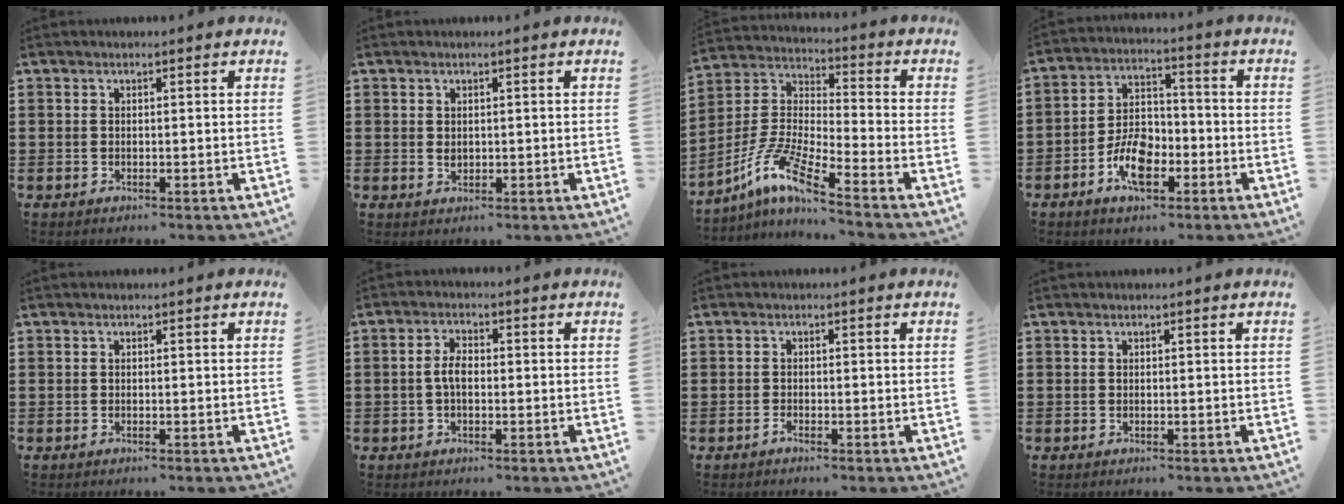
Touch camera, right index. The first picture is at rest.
{"total": 1.0, "force": [0.3, 0.7, 0.6], "torque": [-0.014, 0.005, 0.004]}
{"total": 9.2, "force": [-6.6, 0.7, 6.3], "torque": [-0.165, -0.023, -0.141]}
{"total": 7.8, "force": [-3.4, 4.2, 5.6], "torque": [-0.120, 0.003, -0.064]}
{"total": 0.0}
{"total": 3.2, "force": [-0.4, 1.5, 2.8], "torque": [-0.068, -0.001, -0.012]}
{"total": 0.8, "force": [-0.7, 0.2, 0.2], "torque": [-0.006, -0.001, -0.014]}
{"total": 0.0}